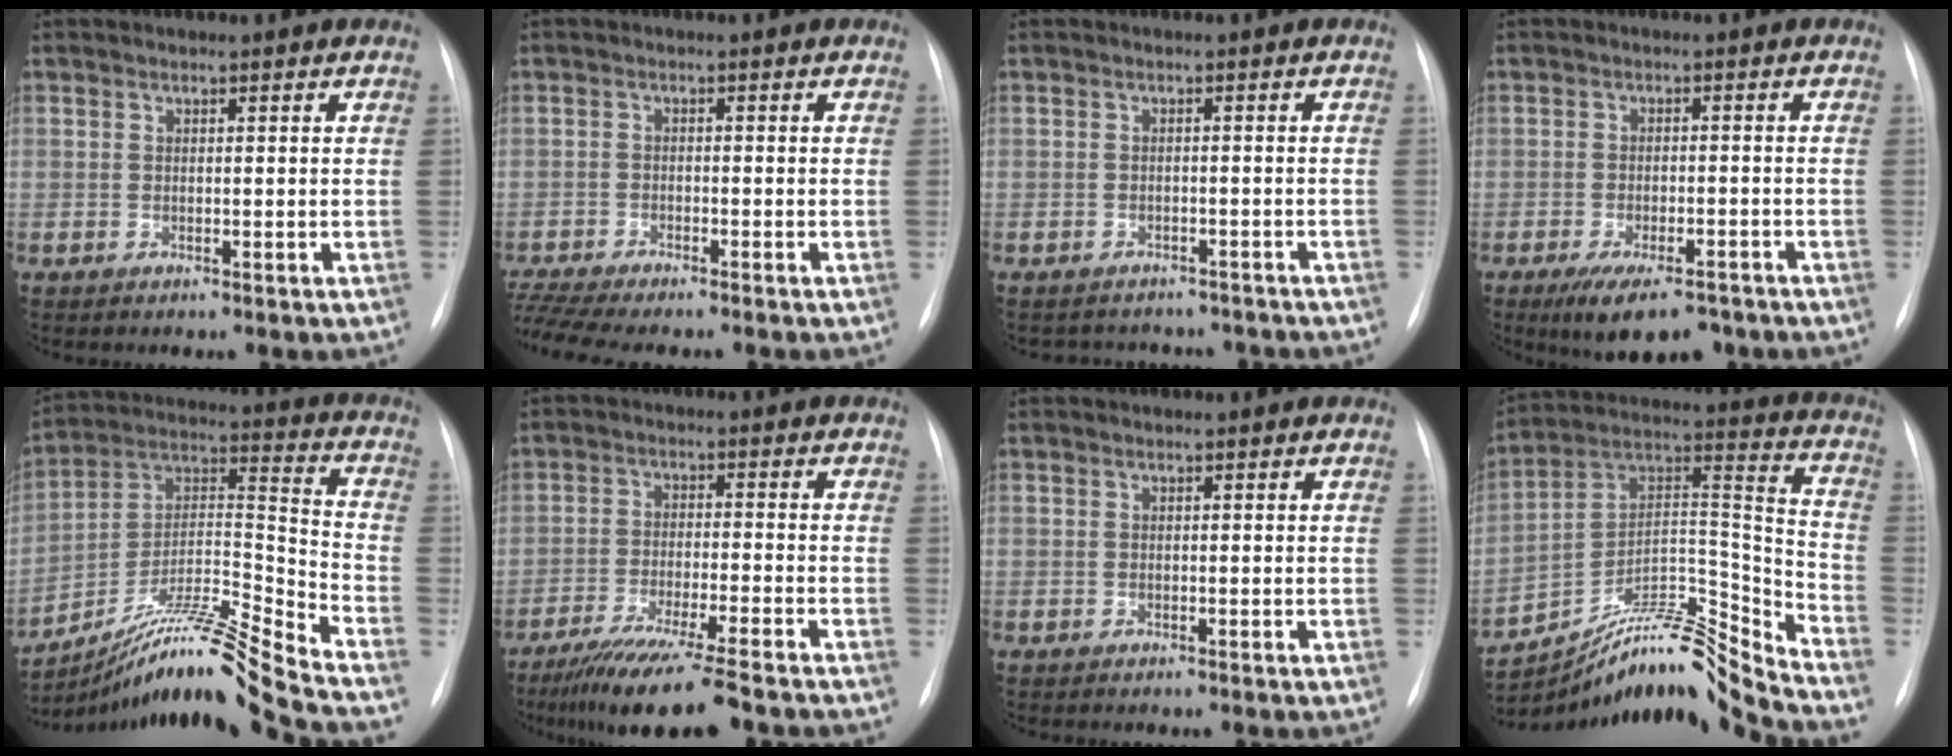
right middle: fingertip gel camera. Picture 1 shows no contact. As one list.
[{"total": 8.0, "force": [-7.2, 0.4, 3.5], "torque": [-0.066, -0.008, -0.116]}, {"total": 8.2, "force": [-7.6, 3.1, 1.0], "torque": [-0.016, 0.015, -0.077]}, {"total": 8.9, "force": [-6.6, 3.2, 5.0], "torque": [-0.077, -0.009, -0.098]}, {"total": 17.3, "force": [-14.7, -2.7, 8.8], "torque": [-0.153, 0.024, -0.257]}, {"total": 12.2, "force": [-9.7, 0.0, 7.4], "torque": [-0.118, -0.036, -0.155]}, {"total": 0.0}, {"total": 16.3, "force": [-15.4, -1.9, 4.7], "torque": [-0.068, 0.062, -0.266]}]